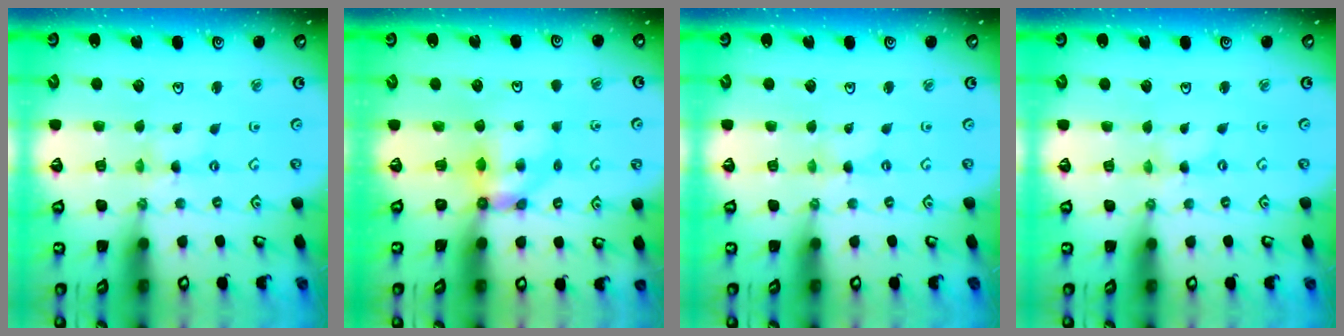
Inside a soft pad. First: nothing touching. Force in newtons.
{"total": 5.8, "press": 5.8, "slide": 0.2}
{"total": 0.0}
{"total": 0.0}